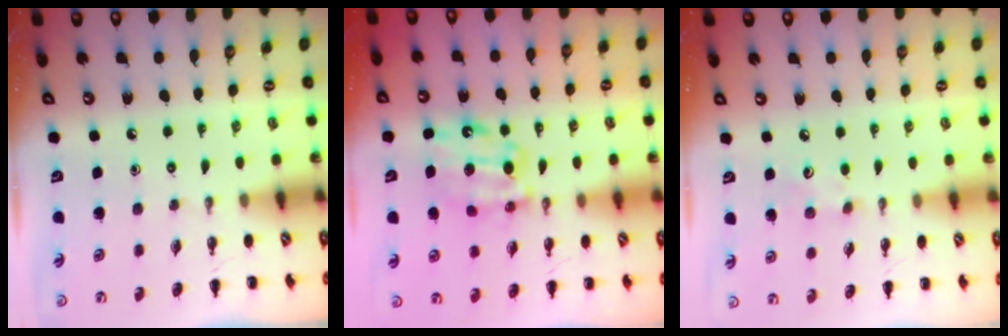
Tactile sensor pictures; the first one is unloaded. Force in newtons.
{"total": 10.0, "press": 10.0, "slide": 0.8}
{"total": 7.1, "press": 6.9, "slide": 1.6}